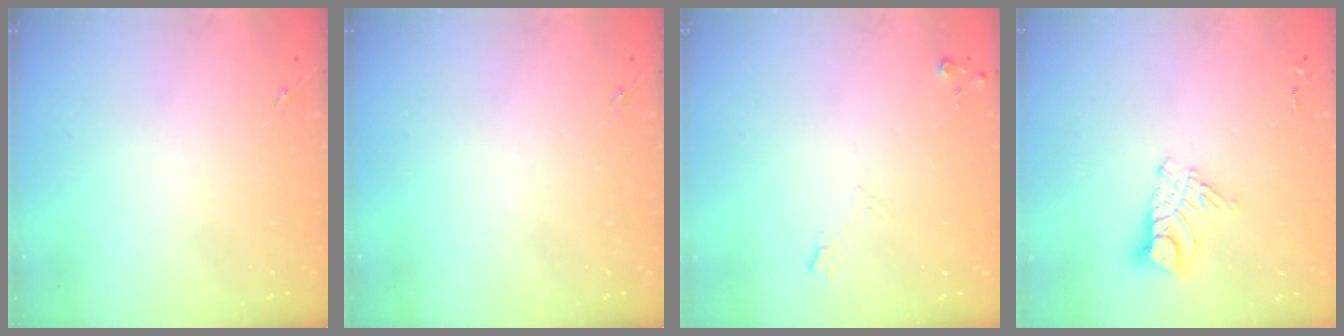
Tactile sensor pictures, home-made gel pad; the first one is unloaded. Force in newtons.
{"total": 0.0}
{"total": 5.2, "press": 5.2, "slide": 0.7}
{"total": 10.5, "press": 10.5, "slide": 0.9}